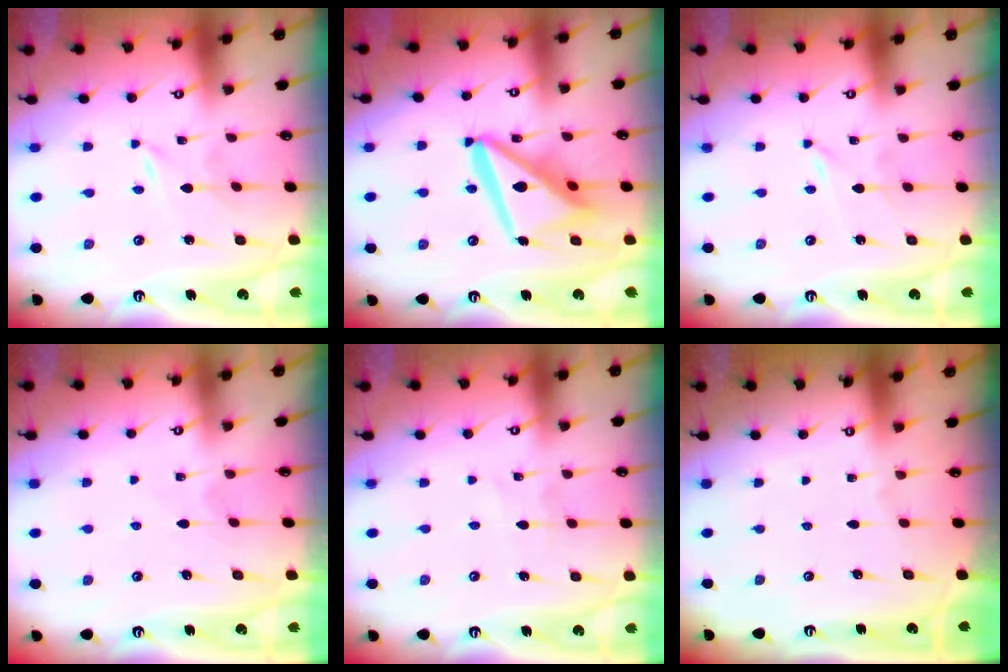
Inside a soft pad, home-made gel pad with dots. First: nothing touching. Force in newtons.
{"total": 17.1, "press": 17.0, "slide": 2.2}
{"total": 0.0}
{"total": 3.5, "press": 3.5, "slide": 0.4}
{"total": 1.5, "press": 1.5, "slide": 0.1}
{"total": 0.0}